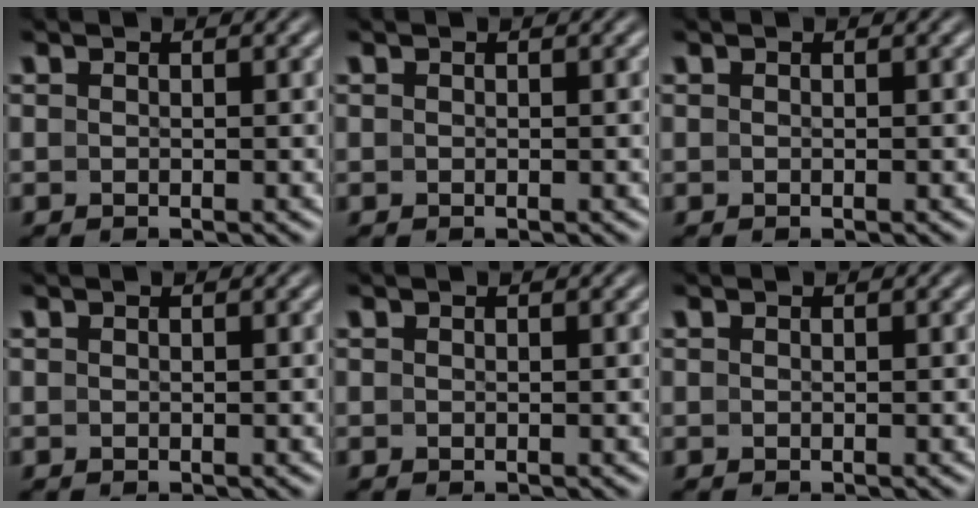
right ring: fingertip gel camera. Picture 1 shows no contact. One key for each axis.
{"total": 0.0}
{"total": 0.0}
{"total": 0.0}
{"total": 0.0}
{"total": 0.0}